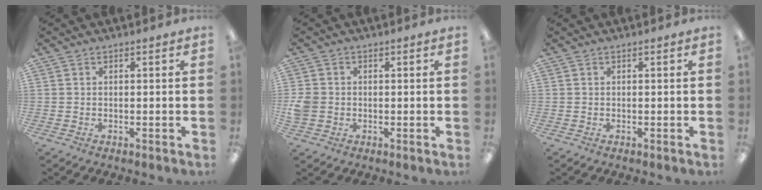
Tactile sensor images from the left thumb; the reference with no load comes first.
{"total": 3.7, "force": [-0.4, 3.5, 1.3], "torque": [-0.015, 0.005, -0.007]}
{"total": 0.0}